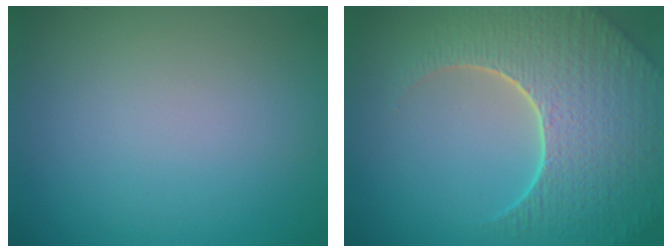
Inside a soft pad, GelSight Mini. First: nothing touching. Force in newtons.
{"total": 8.7, "press": 6.1, "slide": 6.3}